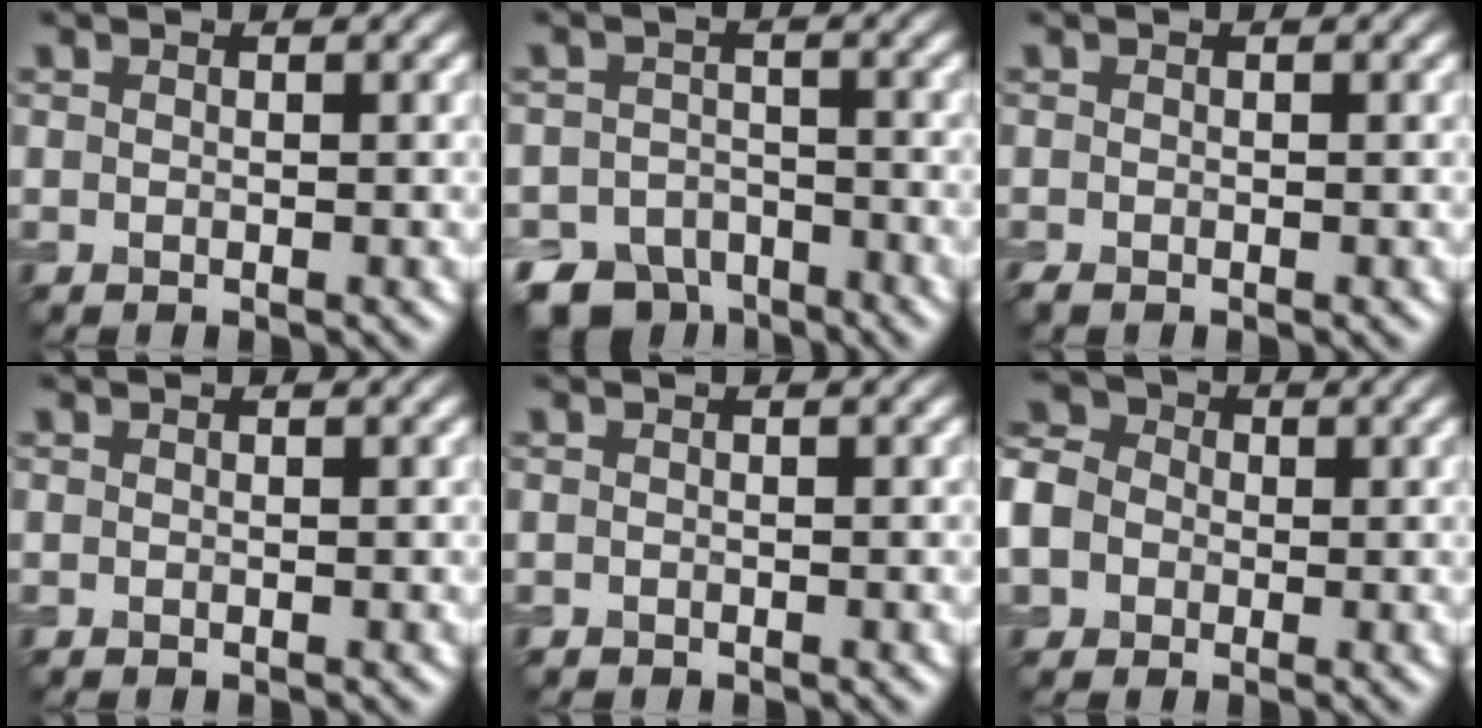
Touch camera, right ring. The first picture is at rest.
{"total": 6.5, "force": [-5.1, 3.7, 1.6], "torque": [-0.015, -0.012, -0.089]}
{"total": 0.5, "force": [-0.5, 0.1, 0.2], "torque": [-0.003, -0.004, -0.009]}
{"total": 0.0}
{"total": 0.0}
{"total": 8.5, "force": [-2.0, 7.4, 3.6], "torque": [-0.096, 0.001, -0.071]}